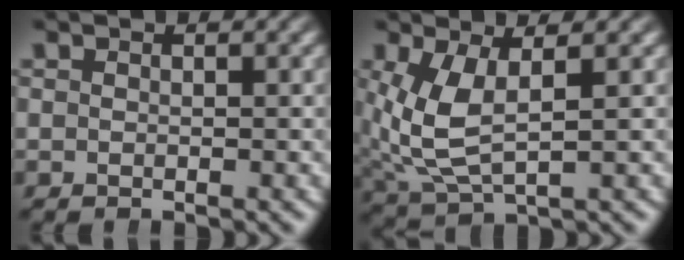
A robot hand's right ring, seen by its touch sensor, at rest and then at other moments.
{"total": 5.4, "force": [0.4, 3.4, 4.1], "torque": [-0.116, -0.019, 0.026]}